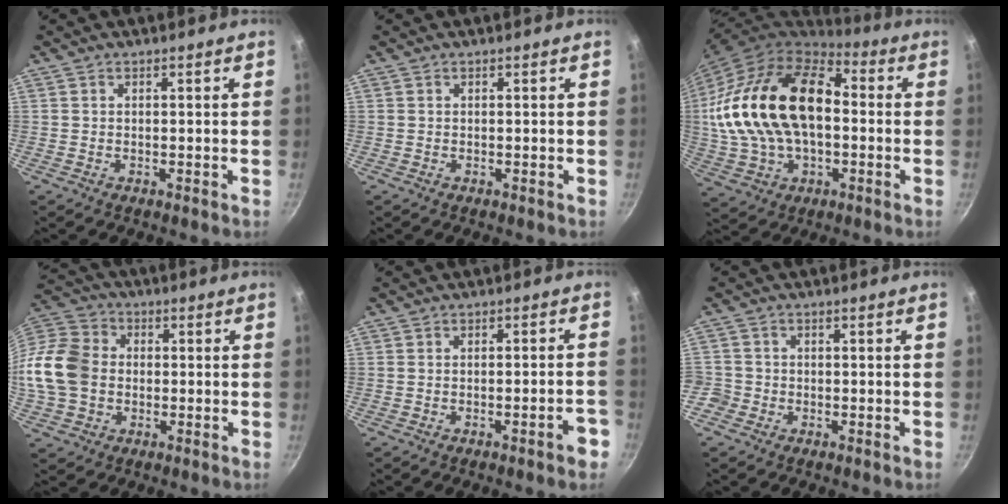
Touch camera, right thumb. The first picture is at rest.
{"total": 0.0}
{"total": 26.5, "force": [0.9, 16.5, 20.7], "torque": [-0.393, 0.037, 0.015]}
{"total": 15.3, "force": [-1.1, 12.2, 9.2], "torque": [-0.179, 0.025, -0.036]}
{"total": 4.1, "force": [-2.2, 0.7, 3.4], "torque": [-0.038, 0.021, -0.026]}
{"total": 3.2, "force": [-1.7, 2.7, 0.5], "torque": [-0.006, 0.019, -0.034]}